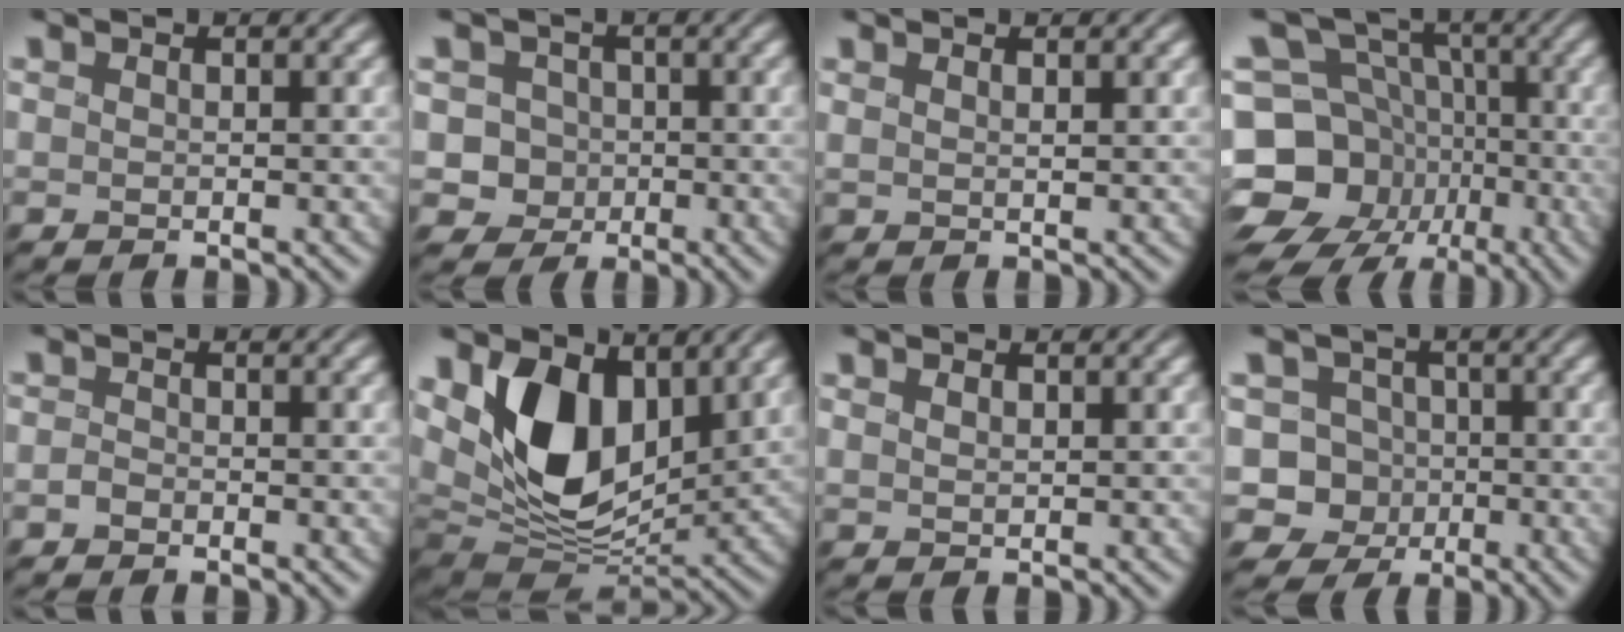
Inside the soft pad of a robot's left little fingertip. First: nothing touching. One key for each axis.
{"total": 3.2, "fx": -0.6, "fy": 3.0, "fz": 0.8, "tx": 0.004, "ty": 0.001, "tz": -0.020}
{"total": 0.8, "fx": 0.6, "fy": 0.1, "fz": 0.6, "tx": -0.009, "ty": 0.003, "tz": 0.005}
{"total": 14.8, "fx": -6.3, "fy": 11.8, "fz": 6.2, "tx": -0.134, "ty": -0.012, "tz": -0.117}
{"total": 1.1, "fx": -1.0, "fy": 0.5, "fz": 0.2, "tx": 0.000, "ty": -0.003, "tz": -0.025}
{"total": 10.3, "fx": 3.2, "fy": 6.6, "fz": 7.2, "tx": -0.139, "ty": -0.015, "tz": 0.049}
{"total": 0.7, "fx": 0.4, "fy": 0.3, "fz": 0.5, "tx": -0.012, "ty": -0.001, "tz": 0.006}
{"total": 6.4, "fx": -2.1, "fy": 5.7, "fz": 1.9, "tx": 0.001, "ty": 0.012, "tz": -0.073}